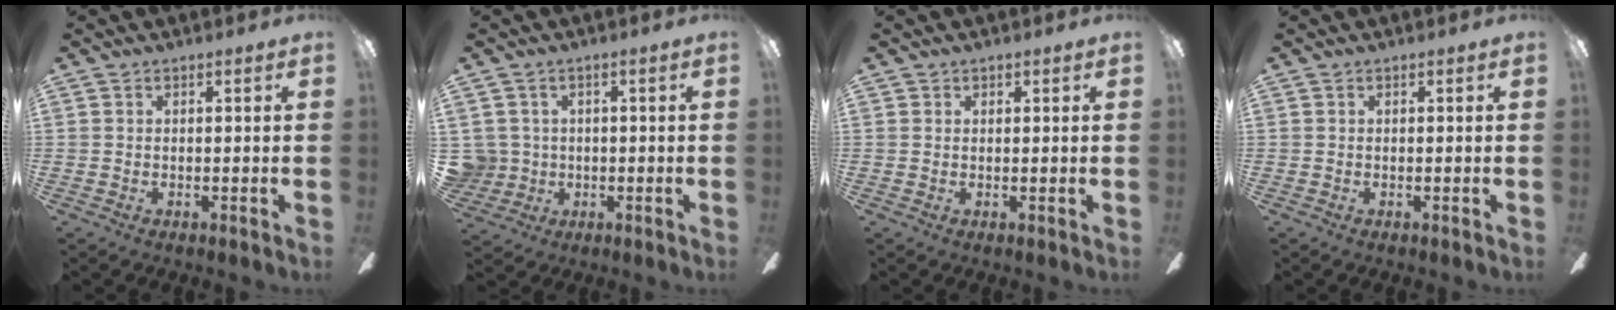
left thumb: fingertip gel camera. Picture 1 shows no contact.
{"total": 5.2, "force": [0.7, 5.1, 0.6], "torque": [-0.035, 0.005, 0.016]}
{"total": 0.8, "force": [0.6, 0.5, 0.0], "torque": [0.000, 0.002, 0.011]}
{"total": 0.0}